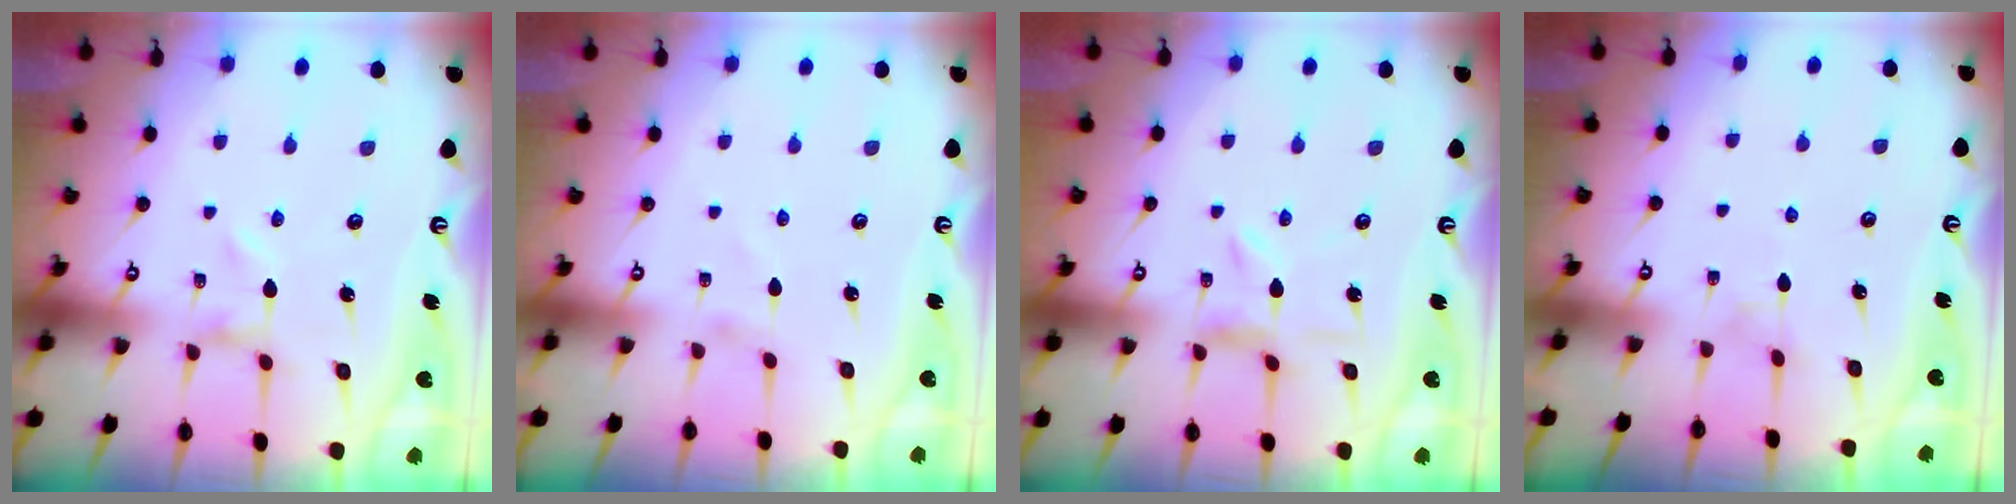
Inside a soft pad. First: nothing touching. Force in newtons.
{"total": 1.5, "press": 1.5, "slide": 0.1}
{"total": 3.0, "press": 2.9, "slide": 0.3}
{"total": 2.3, "press": 2.3, "slide": 0.3}